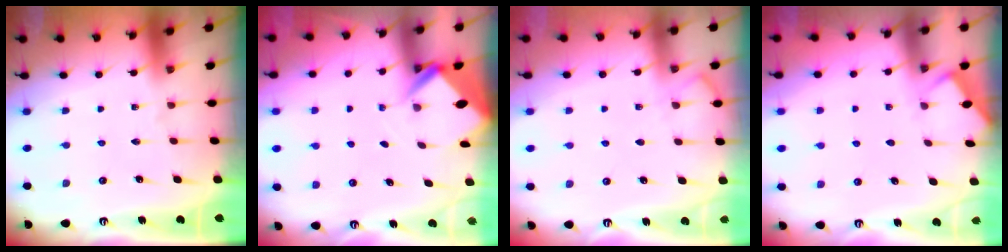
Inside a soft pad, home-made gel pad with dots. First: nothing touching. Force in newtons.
{"total": 2.8, "press": 2.8, "slide": 0.1}
{"total": 4.5, "press": 4.4, "slide": 0.6}
{"total": 2.8, "press": 2.8, "slide": 0.3}